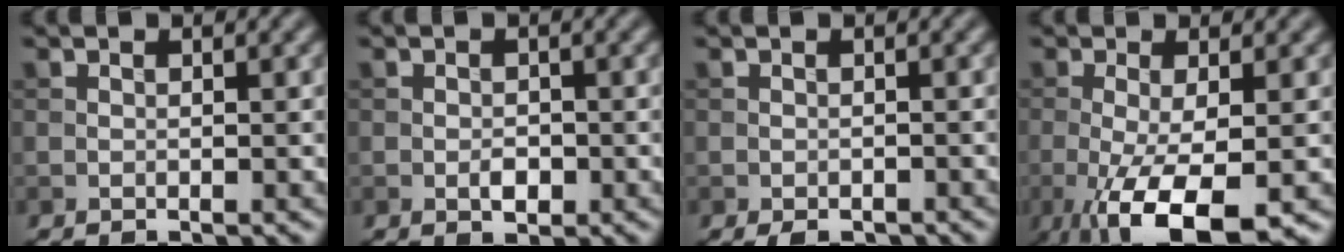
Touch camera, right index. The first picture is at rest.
{"total": 1.6, "force": [-0.5, 1.0, 1.2], "torque": [-0.018, 0.001, -0.010]}
{"total": 2.0, "force": [-1.5, 0.7, 1.1], "torque": [-0.014, -0.004, -0.022]}
{"total": 7.5, "force": [-2.7, 2.2, 6.6], "torque": [-0.131, -0.015, -0.043]}